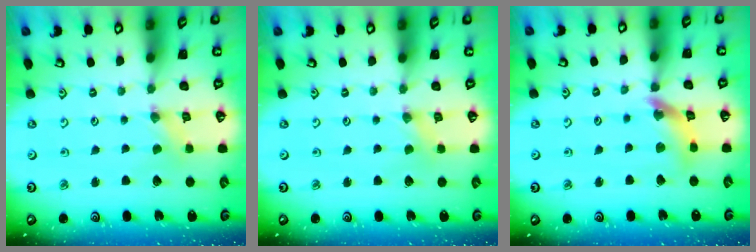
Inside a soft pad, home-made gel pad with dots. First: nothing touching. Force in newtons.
{"total": 0.0}
{"total": 11.0, "press": 10.9, "slide": 1.3}